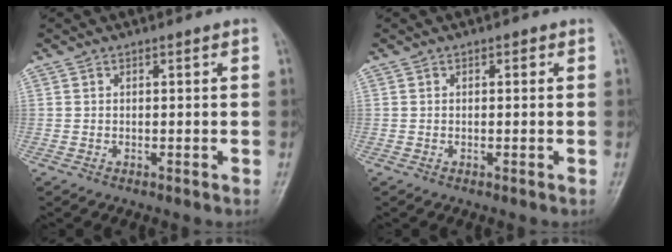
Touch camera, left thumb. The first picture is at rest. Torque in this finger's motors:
{"motor_torque": [0.01, 0.01, 0.00, 0.00, 0.00]}